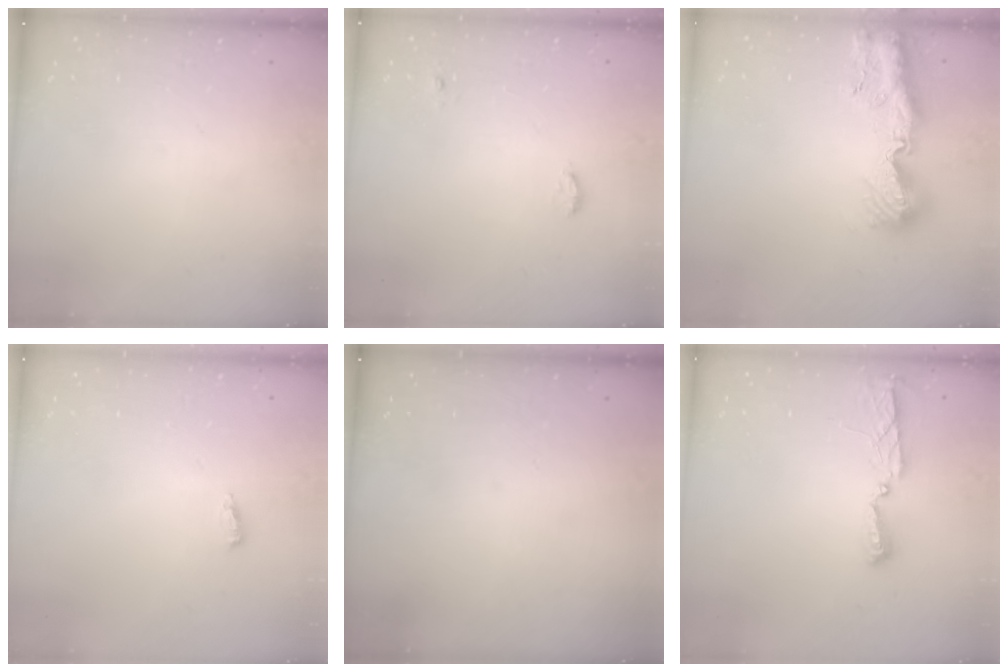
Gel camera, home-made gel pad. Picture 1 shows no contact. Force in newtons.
{"total": 5.9, "press": 4.3, "slide": 4.1}
{"total": 12.2, "press": 12.1, "slide": 0.8}
{"total": 2.7, "press": 2.5, "slide": 1.0}
{"total": 0.0}
{"total": 4.0, "press": 4.0, "slide": 0.5}